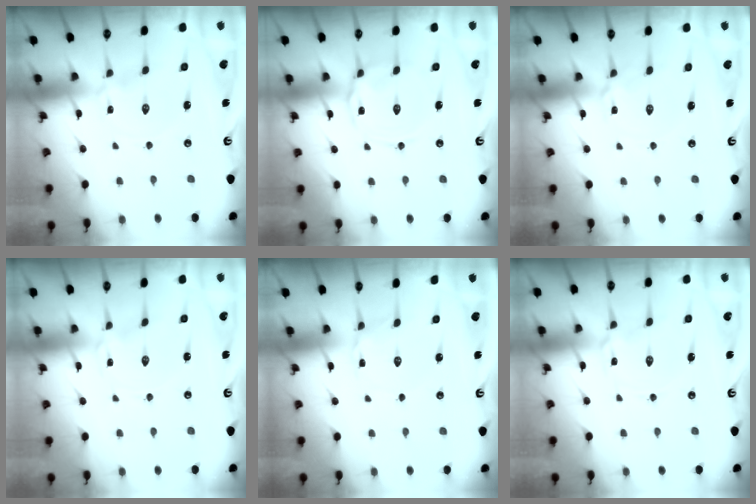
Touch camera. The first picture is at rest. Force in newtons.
{"total": 2.9, "press": 2.8, "slide": 0.4}
{"total": 3.0, "press": 2.9, "slide": 0.5}
{"total": 0.0}
{"total": 2.3, "press": 2.3, "slide": 0.3}
{"total": 1.5, "press": 1.5, "slide": 0.3}